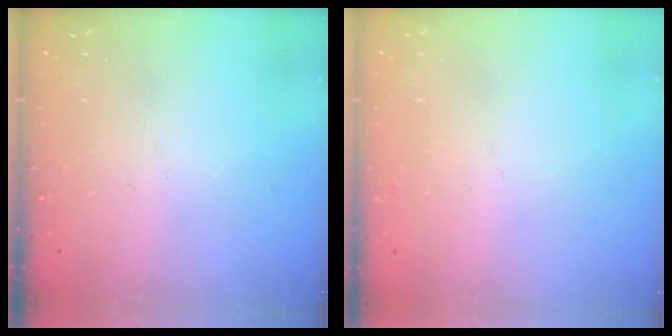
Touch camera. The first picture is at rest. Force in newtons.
{"total": 1.8, "press": 1.7, "slide": 0.4}